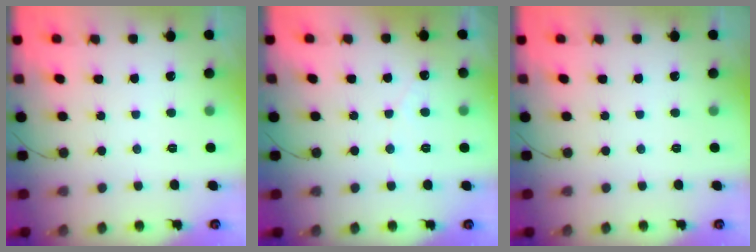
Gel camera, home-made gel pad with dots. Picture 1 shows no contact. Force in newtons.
{"total": 1.7, "press": 1.7, "slide": 0.0}
{"total": 0.0}